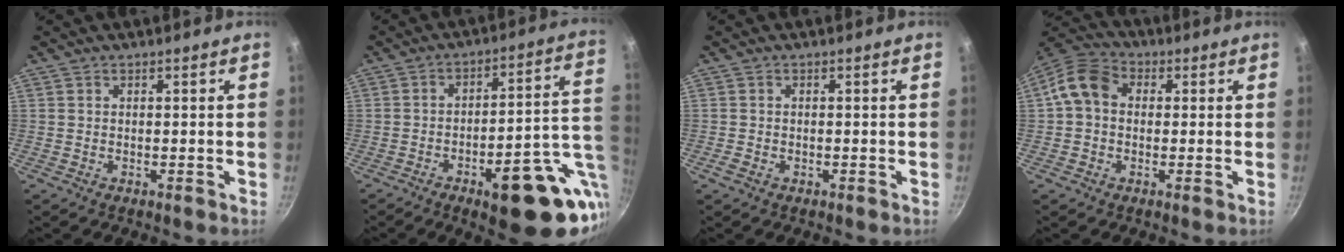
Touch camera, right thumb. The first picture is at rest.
{"total": 21.3, "force": [-6.8, 7.6, 18.7], "torque": [-0.193, 0.022, -0.085]}
{"total": 1.4, "force": [-0.8, 0.9, 0.8], "torque": [-0.018, 0.004, -0.017]}
{"total": 7.9, "force": [0.6, 6.4, 4.7], "torque": [-0.072, 0.022, -0.010]}